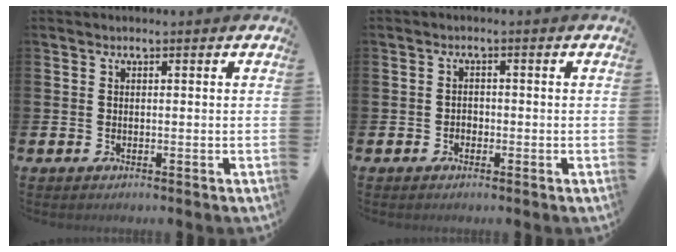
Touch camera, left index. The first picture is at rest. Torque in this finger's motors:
{"motor_torque": [-0.11, -0.07, -0.01, -0.01]}